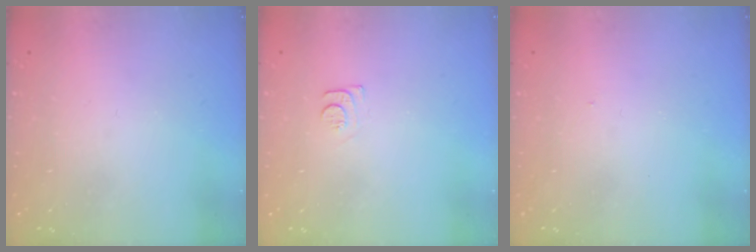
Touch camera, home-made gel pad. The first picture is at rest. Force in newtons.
{"total": 5.9, "press": 5.8, "slide": 0.7}
{"total": 3.2, "press": 3.2, "slide": 0.5}